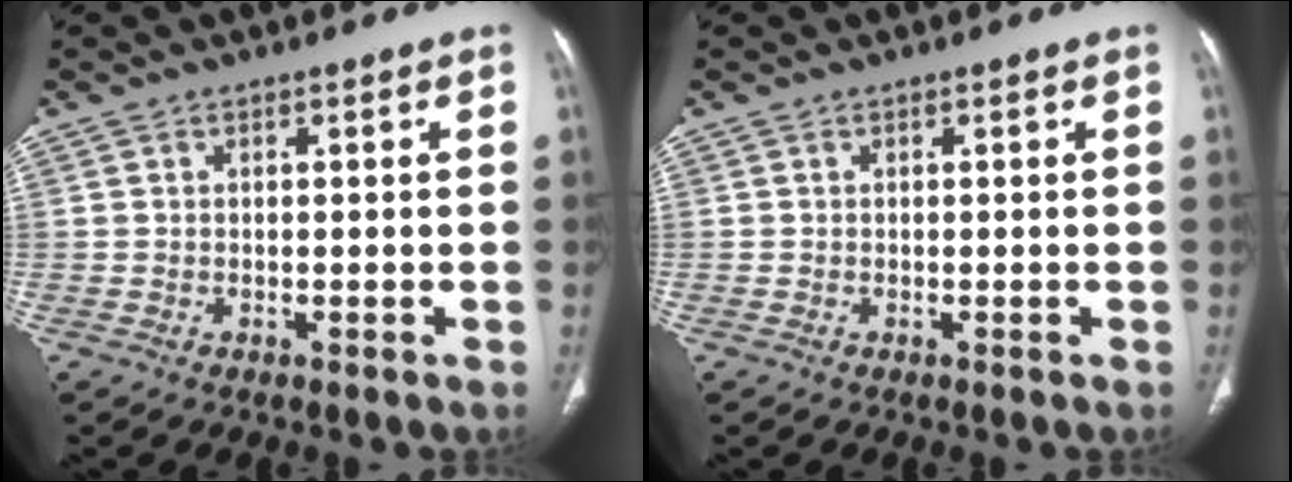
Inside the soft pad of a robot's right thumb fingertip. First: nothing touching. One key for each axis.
{"total": 0.0}